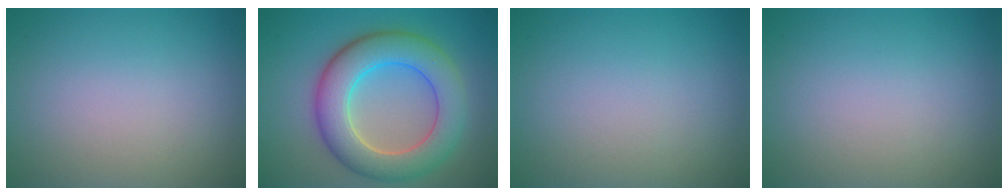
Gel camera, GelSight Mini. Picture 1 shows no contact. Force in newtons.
{"total": 8.1, "press": 8.1, "slide": 0.4}
{"total": 0.0}
{"total": 0.0}